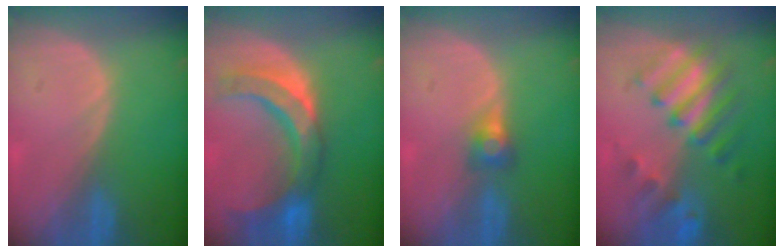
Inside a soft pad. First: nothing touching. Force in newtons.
{"total": 9.8, "press": 9.4, "slide": 2.9}
{"total": 2.7, "press": 2.5, "slide": 0.9}
{"total": 8.5, "press": 7.9, "slide": 3.0}